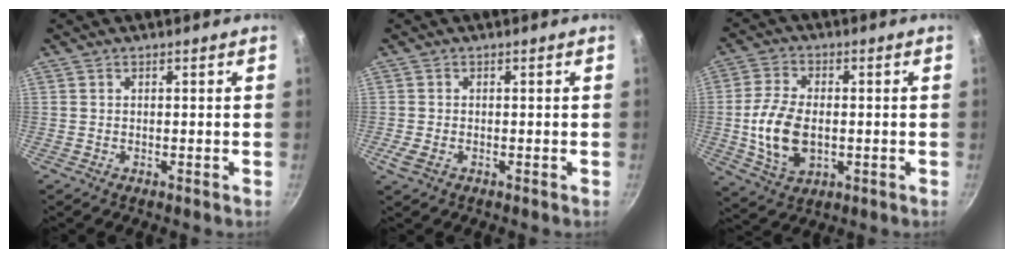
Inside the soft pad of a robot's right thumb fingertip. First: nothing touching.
{"total": 2.5, "force": [-1.0, 1.7, 1.6], "torque": [-0.036, -0.003, -0.019]}
{"total": 11.6, "force": [-1.0, 7.2, 9.1], "torque": [-0.173, 0.003, -0.016]}